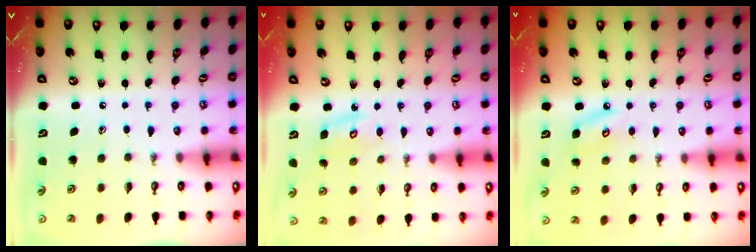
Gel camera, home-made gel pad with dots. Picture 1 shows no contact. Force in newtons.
{"total": 5.0, "press": 5.0, "slide": 0.4}
{"total": 7.6, "press": 7.6, "slide": 1.0}